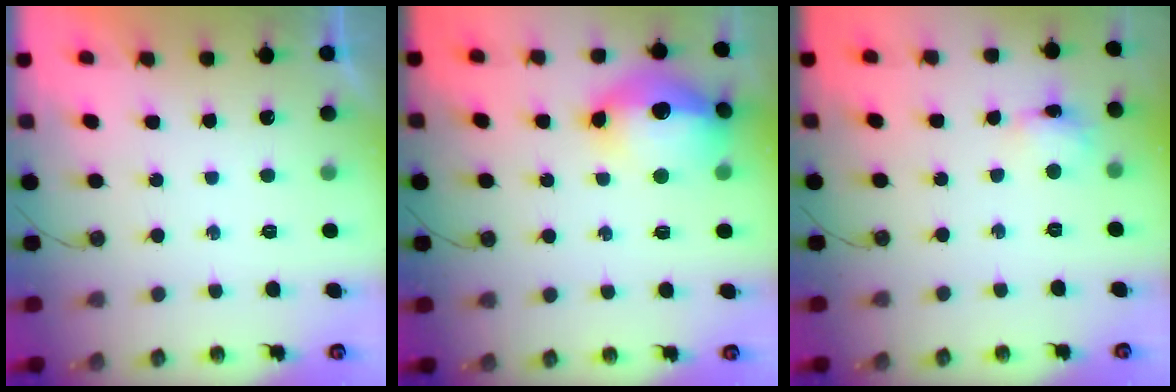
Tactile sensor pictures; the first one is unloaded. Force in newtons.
{"total": 16.4, "press": 16.3, "slide": 1.8}
{"total": 5.9, "press": 5.9, "slide": 0.5}